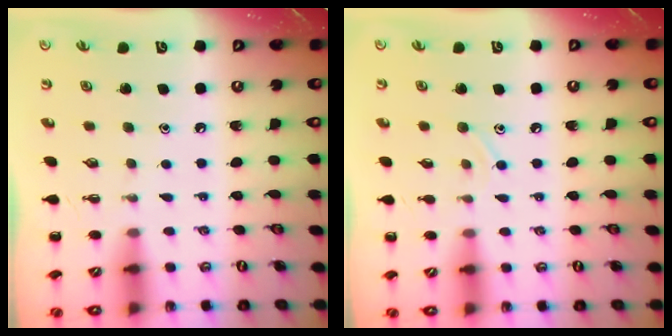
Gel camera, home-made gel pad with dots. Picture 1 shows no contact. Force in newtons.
{"total": 7.0, "press": 6.6, "slide": 2.3}